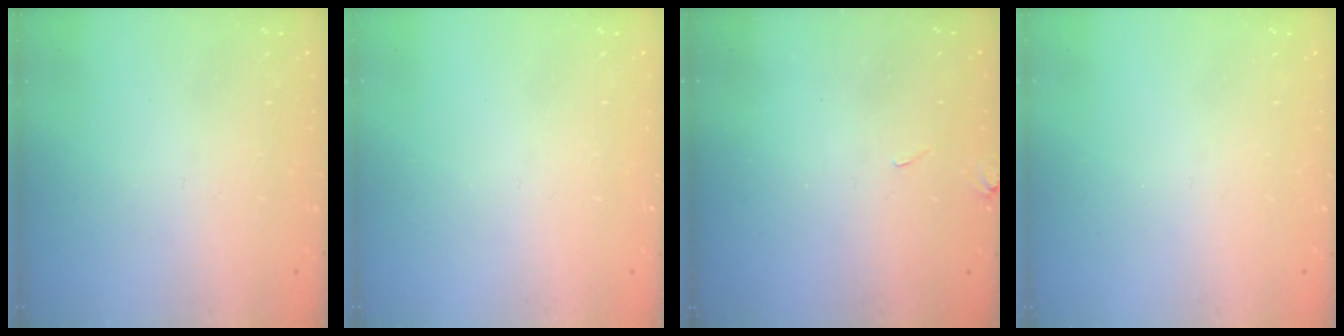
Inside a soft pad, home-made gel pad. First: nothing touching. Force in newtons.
{"total": 0.0}
{"total": 4.0, "press": 3.9, "slide": 0.5}
{"total": 0.0}